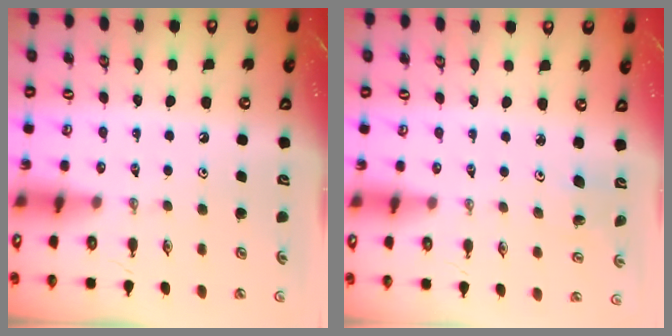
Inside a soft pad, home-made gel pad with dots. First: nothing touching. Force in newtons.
{"total": 2.5, "press": 2.5, "slide": 0.2}